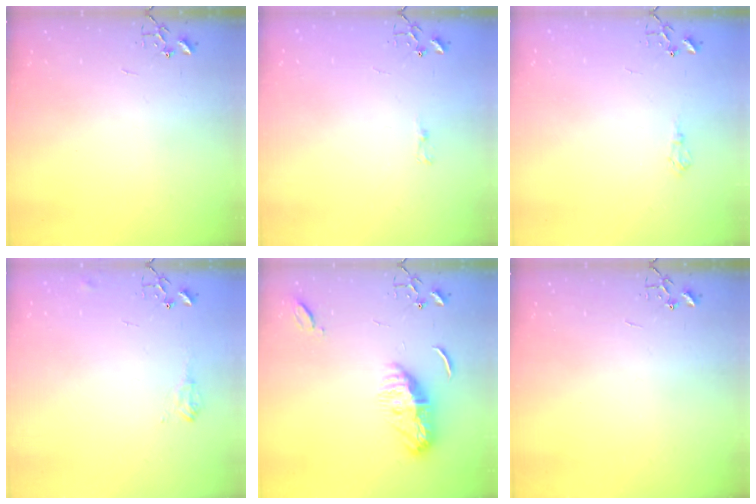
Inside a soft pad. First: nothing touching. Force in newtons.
{"total": 4.7, "press": 4.6, "slide": 0.5}
{"total": 5.5, "press": 5.5, "slide": 0.7}
{"total": 6.3, "press": 6.3, "slide": 0.8}
{"total": 10.8, "press": 10.7, "slide": 1.1}
{"total": 0.0}